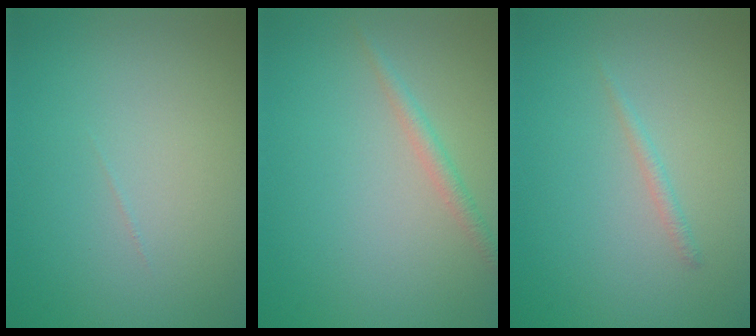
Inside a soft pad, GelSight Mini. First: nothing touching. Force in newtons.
{"total": 1.4, "press": 1.4, "slide": 0.0}
{"total": 0.8, "press": 0.8, "slide": 0.0}